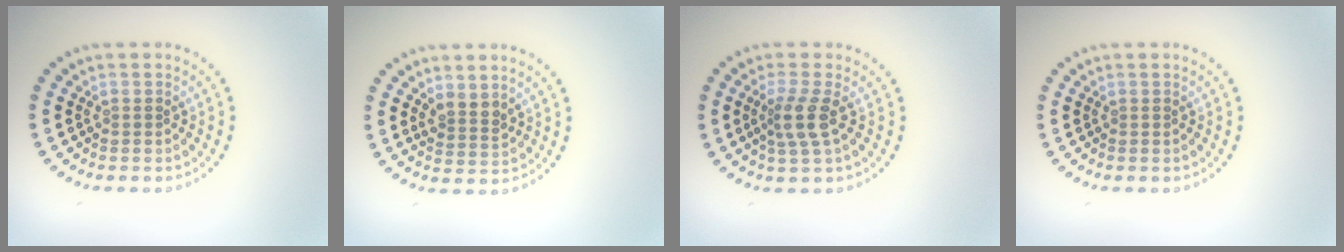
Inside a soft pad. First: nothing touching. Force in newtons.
{"total": 2.0, "press": 1.6, "slide": 1.2}
{"total": 2.6, "press": 2.0, "slide": 1.7}
{"total": 0.0}